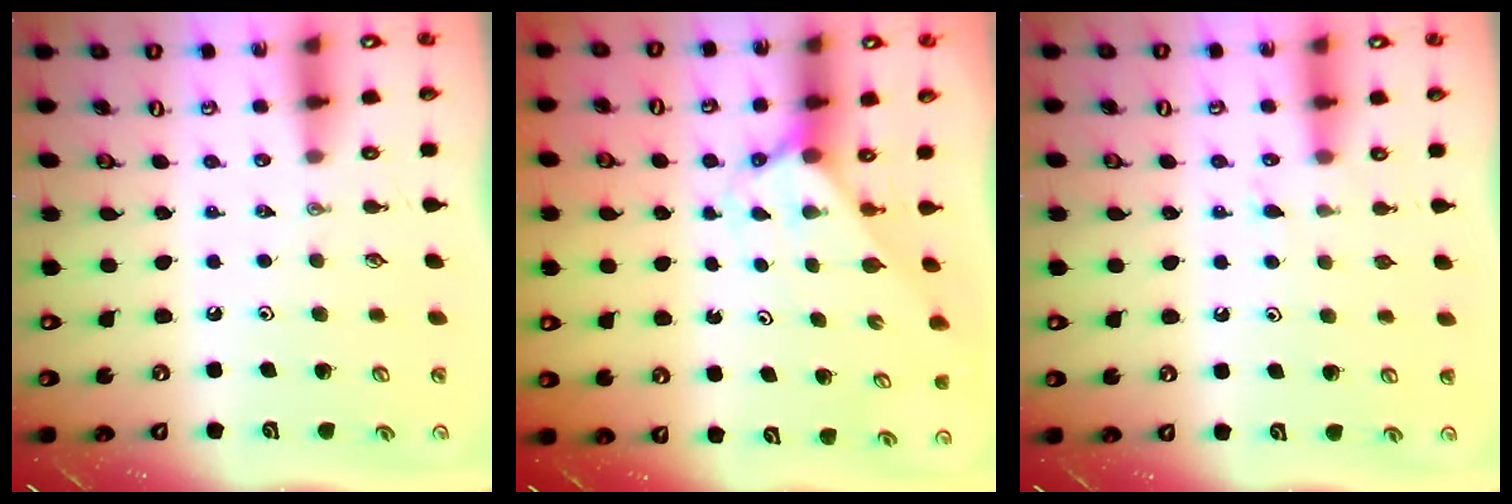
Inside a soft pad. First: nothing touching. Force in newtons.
{"total": 1.9, "press": 1.9, "slide": 0.2}
{"total": 4.3, "press": 4.3, "slide": 0.5}